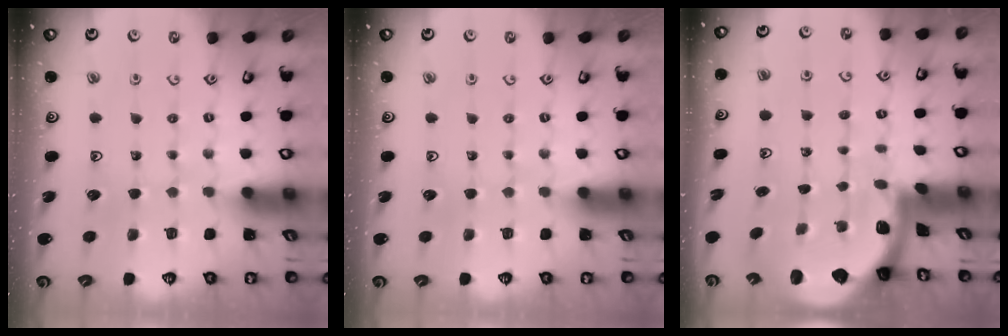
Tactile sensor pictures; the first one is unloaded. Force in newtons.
{"total": 0.0}
{"total": 1.9, "press": 1.9, "slide": 0.3}